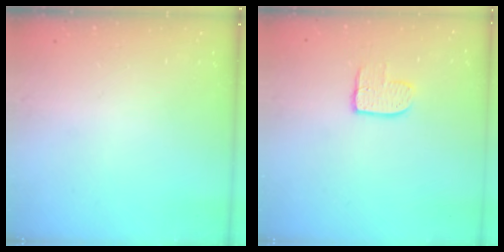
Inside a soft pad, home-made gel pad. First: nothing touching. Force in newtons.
{"total": 7.4, "press": 7.4, "slide": 0.2}